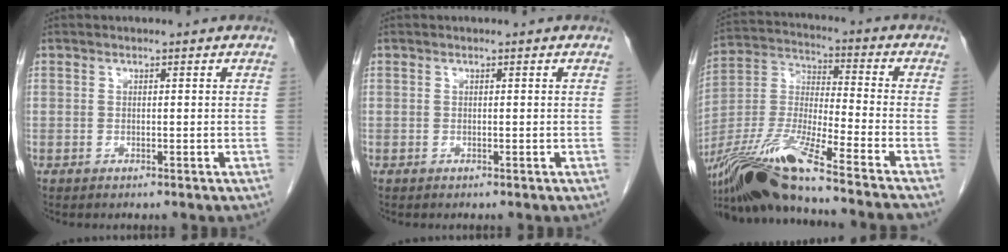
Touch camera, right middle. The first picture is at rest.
{"total": 0.0}
{"total": 20.5, "force": [-16.1, -0.9, 12.6], "torque": [-0.278, -0.032, -0.300]}